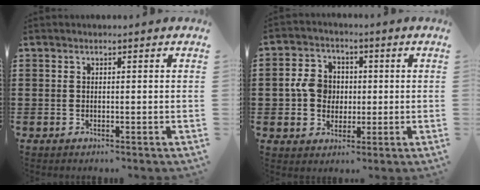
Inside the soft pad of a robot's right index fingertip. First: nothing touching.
{"total": 6.6, "force": [0.1, 5.8, 3.2], "torque": [-0.094, 0.013, -0.002]}